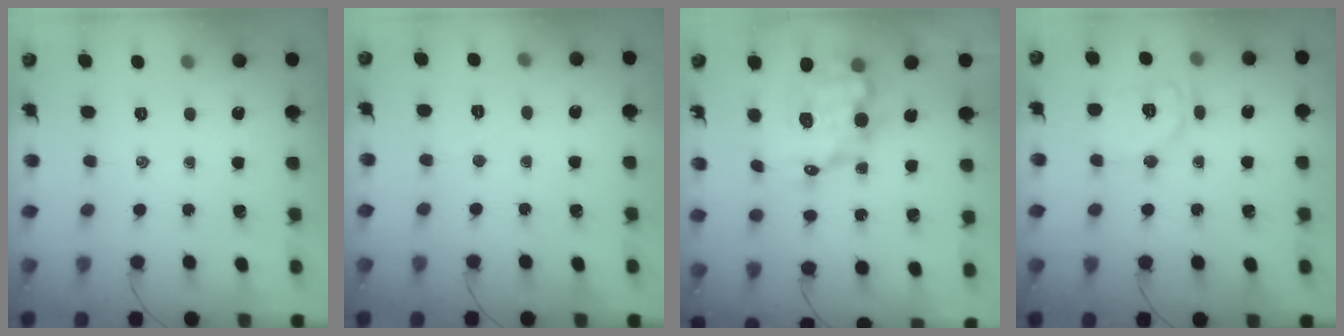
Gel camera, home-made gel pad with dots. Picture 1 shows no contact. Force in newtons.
{"total": 3.2, "press": 3.1, "slide": 0.7}
{"total": 12.1, "press": 11.8, "slide": 3.0}
{"total": 10.2, "press": 10.2, "slide": 0.7}